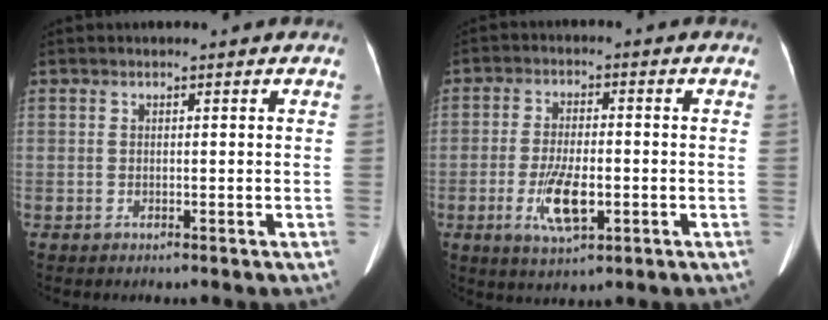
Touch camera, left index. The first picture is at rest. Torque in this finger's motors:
{"motor_torque": [0.77, 0.16, 0.18, 0.04]}